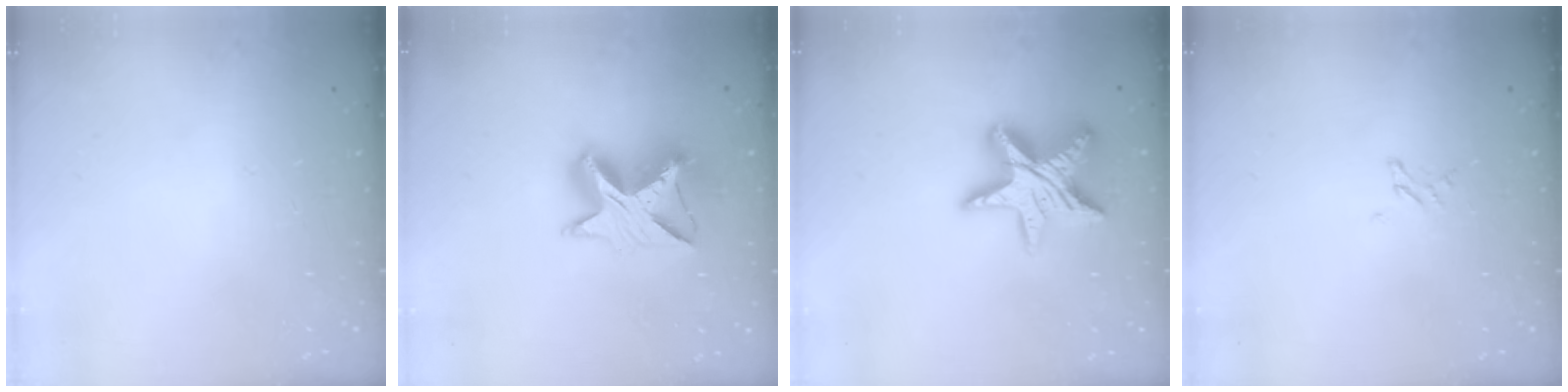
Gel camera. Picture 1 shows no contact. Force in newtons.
{"total": 10.9, "press": 10.9, "slide": 0.8}
{"total": 15.9, "press": 15.9, "slide": 1.2}
{"total": 1.6, "press": 1.6, "slide": 0.2}